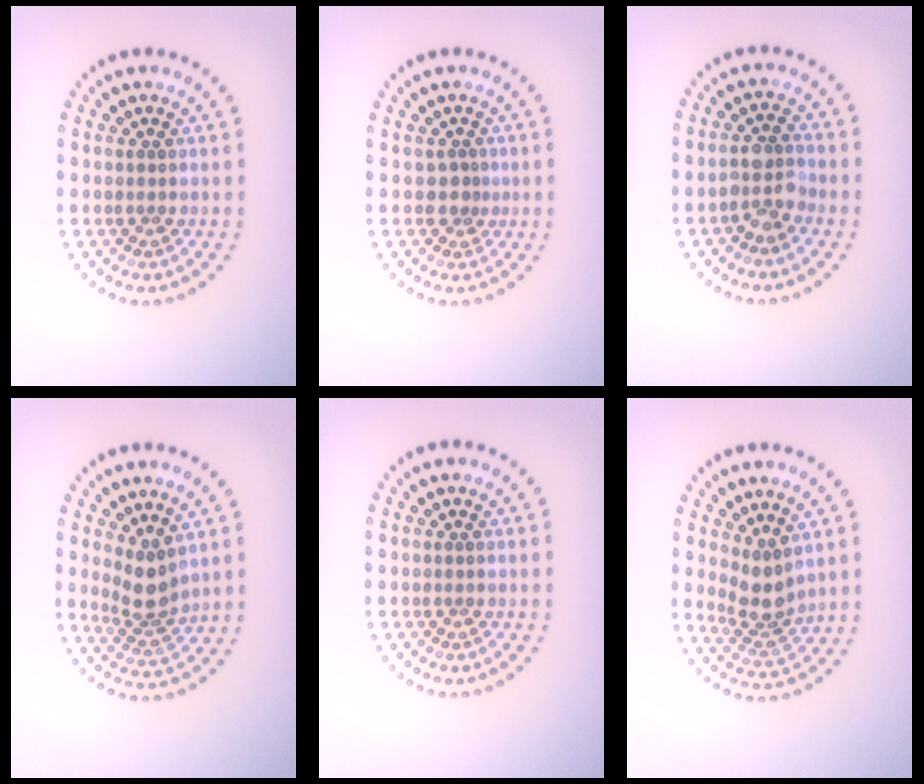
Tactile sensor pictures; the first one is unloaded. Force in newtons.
{"total": 1.0, "press": 0.6, "slide": 0.8}
{"total": 2.2, "press": 2.0, "slide": 0.9}
{"total": 2.9, "press": 2.1, "slide": 2.0}
{"total": 0.0}
{"total": 2.8, "press": 2.2, "slide": 1.8}